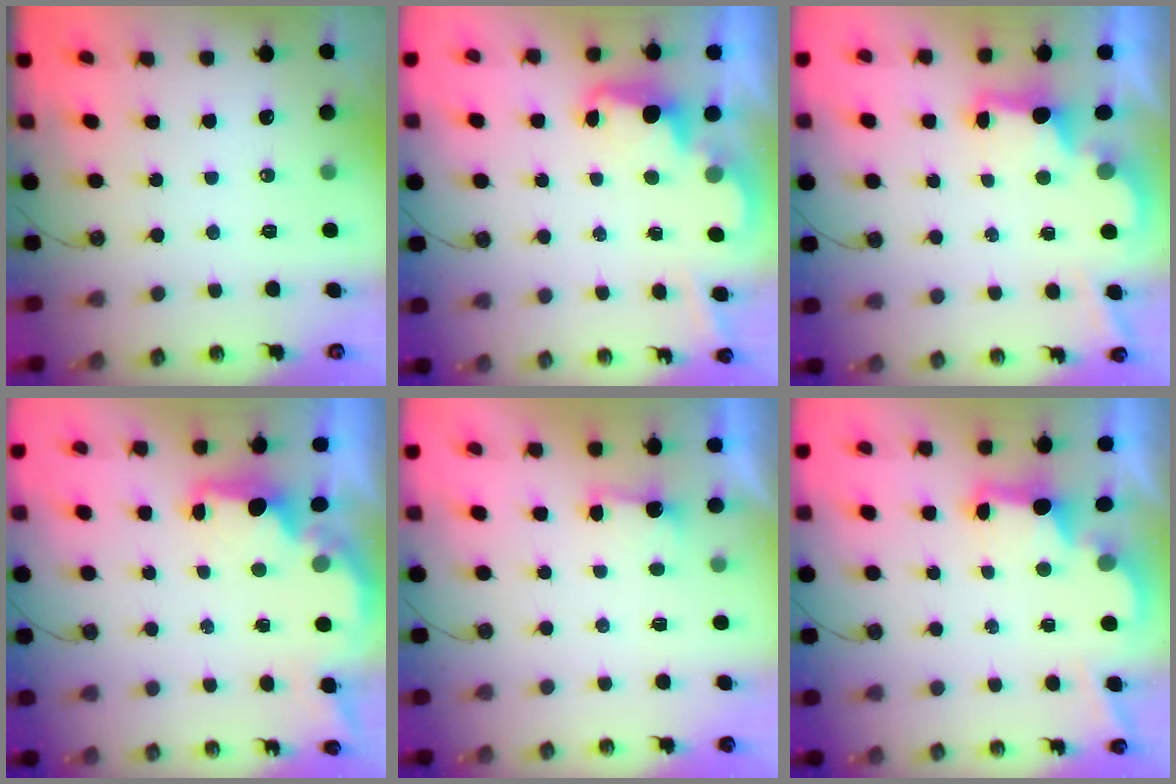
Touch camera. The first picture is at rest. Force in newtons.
{"total": 2.3, "press": 2.2, "slide": 0.5}
{"total": 2.6, "press": 2.5, "slide": 0.7}
{"total": 2.1, "press": 1.9, "slide": 0.8}
{"total": 1.6, "press": 1.4, "slide": 0.7}
{"total": 2.7, "press": 2.6, "slide": 0.9}